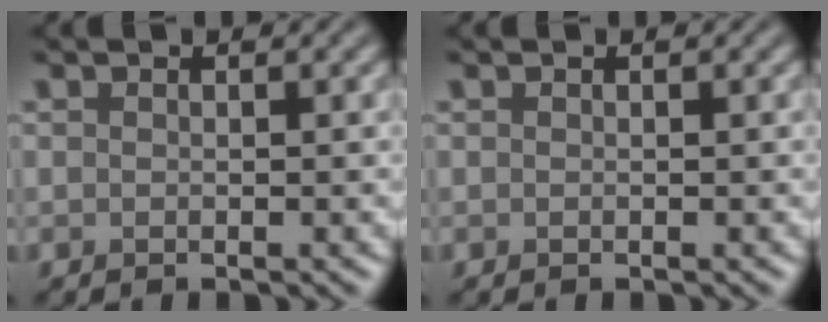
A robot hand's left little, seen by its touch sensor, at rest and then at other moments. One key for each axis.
{"total": 0.0}